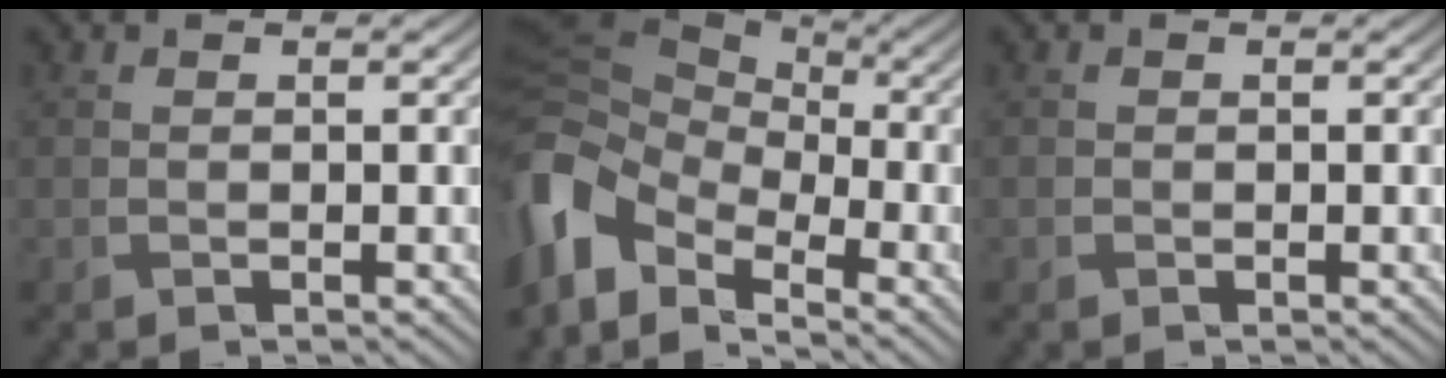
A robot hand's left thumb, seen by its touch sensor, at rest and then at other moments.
{"total": 12.6, "force": [-5.1, 8.2, 8.0], "torque": [-0.217, -0.013, -0.101]}
{"total": 0.6, "force": [-0.2, 0.5, -0.1], "torque": [0.003, -0.003, -0.006]}